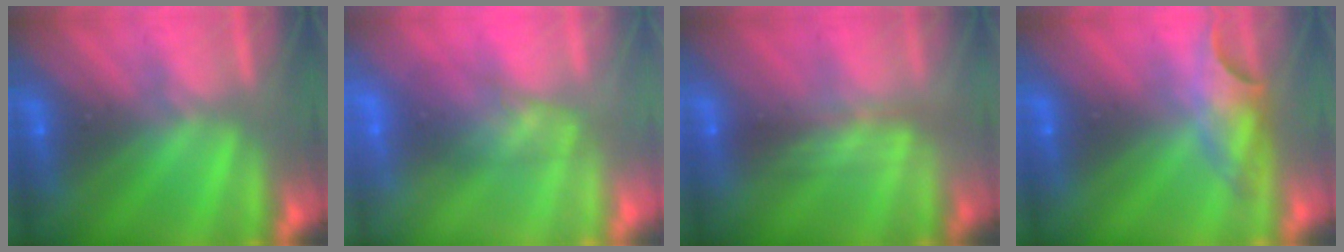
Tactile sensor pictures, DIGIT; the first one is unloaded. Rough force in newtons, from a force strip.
{"total": 2.5}
{"total": 2.4}
{"total": 3.7}